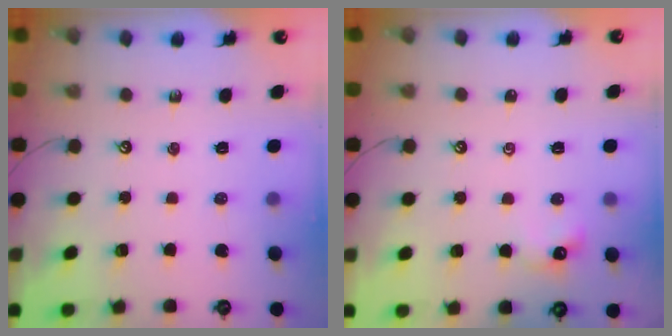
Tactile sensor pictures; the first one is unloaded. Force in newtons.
{"total": 2.2, "press": 2.1, "slide": 0.7}